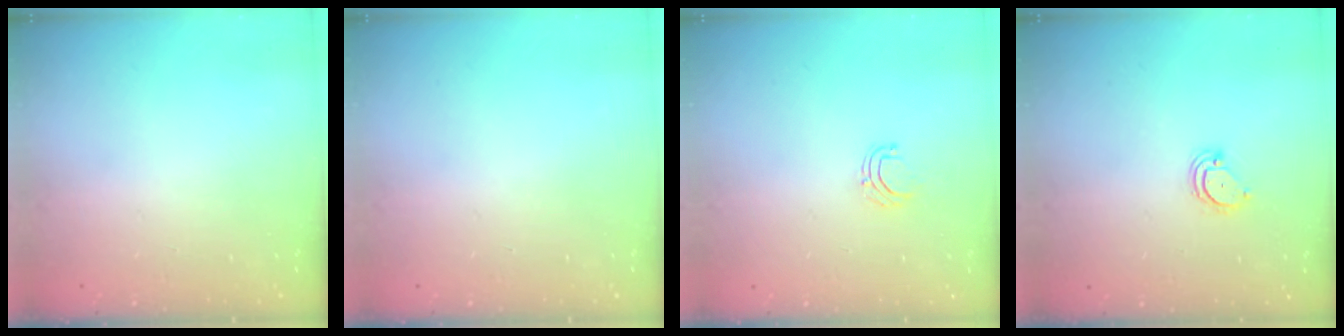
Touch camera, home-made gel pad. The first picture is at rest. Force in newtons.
{"total": 0.0}
{"total": 3.8, "press": 3.8, "slide": 0.2}
{"total": 3.9, "press": 3.9, "slide": 0.2}